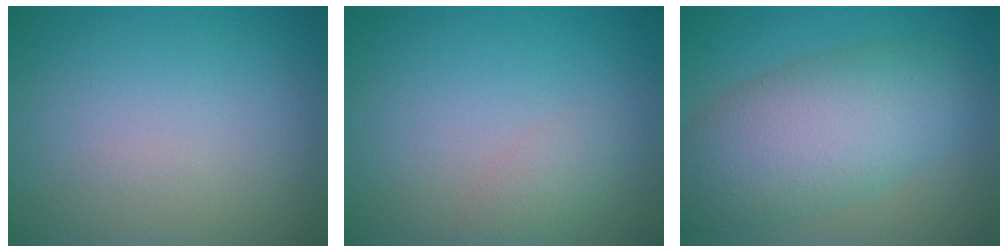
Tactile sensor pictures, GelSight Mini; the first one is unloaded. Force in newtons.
{"total": 1.5, "press": 1.5, "slide": 0.1}
{"total": 8.1, "press": 8.1, "slide": 0.3}